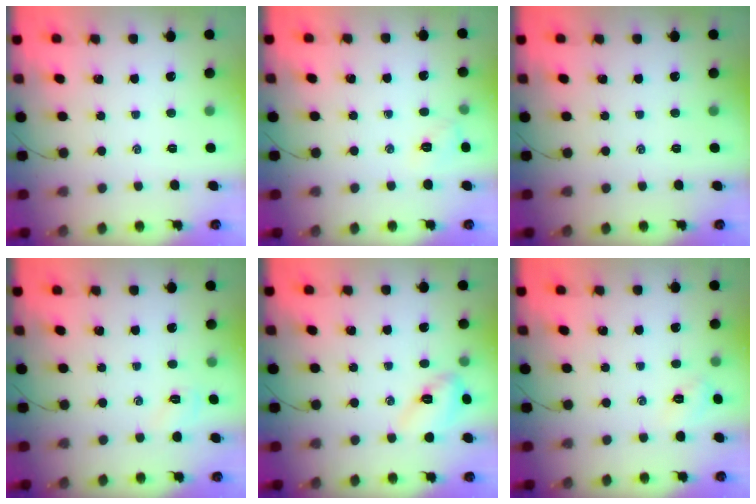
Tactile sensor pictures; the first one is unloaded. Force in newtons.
{"total": 6.4, "press": 6.1, "slide": 1.9}
{"total": 0.0}
{"total": 3.6, "press": 3.5, "slide": 0.9}
{"total": 5.7, "press": 5.7, "slide": 0.6}
{"total": 2.7, "press": 2.6, "slide": 0.8}